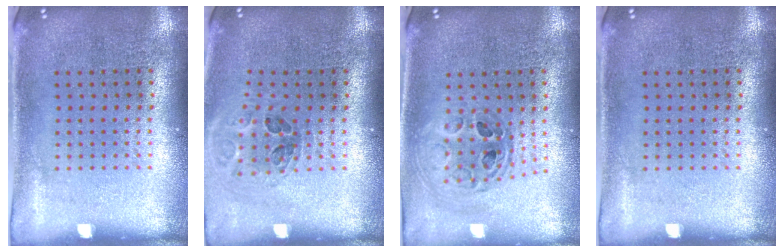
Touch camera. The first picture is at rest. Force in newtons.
{"total": 1.0, "press": 0.9, "slide": 0.1}
{"total": 0.9, "press": 0.9, "slide": 0.2}
{"total": 0.0}